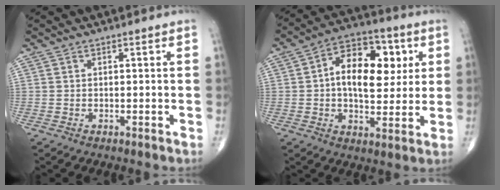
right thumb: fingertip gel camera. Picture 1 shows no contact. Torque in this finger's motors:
{"motor_torque": [-0.51, 1.12, 0.72, 0.44, 0.10]}